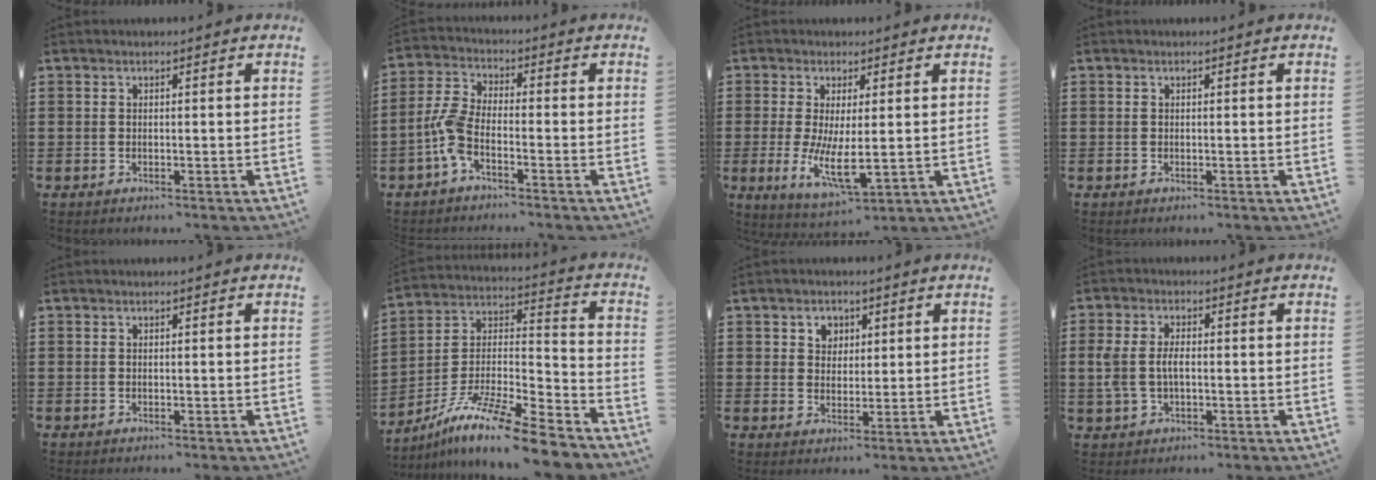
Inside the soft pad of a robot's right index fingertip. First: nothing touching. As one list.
[{"total": 5.2, "force": [-2.5, 1.9, 4.2], "torque": [-0.117, -0.007, -0.055]}, {"total": 7.9, "force": [-0.6, 2.7, 7.4], "torque": [-0.129, -0.016, -0.008]}, {"total": 0.0}, {"total": 0.0}, {"total": 12.7, "force": [-10.3, 1.0, 7.4], "torque": [-0.128, 0.014, -0.194]}, {"total": 2.9, "force": [1.4, 2.4, 0.7], "torque": [-0.025, 0.011, 0.023]}, {"total": 4.4, "force": [-0.2, 2.5, 3.6], "torque": [-0.094, -0.001, -0.012]}]